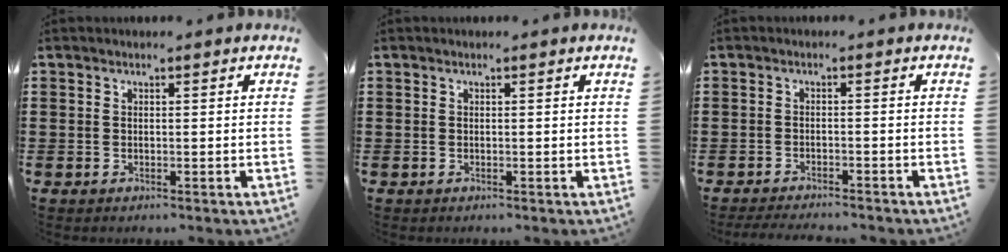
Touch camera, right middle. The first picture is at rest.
{"total": 0.0}
{"total": 2.2, "force": [-2.1, 0.0, 0.4], "torque": [-0.008, 0.000, -0.042]}